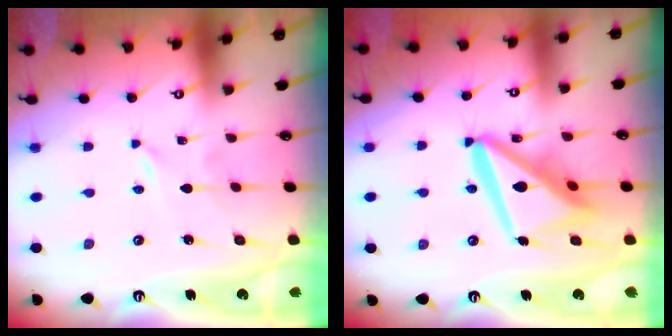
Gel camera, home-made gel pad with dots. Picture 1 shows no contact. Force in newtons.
{"total": 17.1, "press": 17.0, "slide": 2.2}